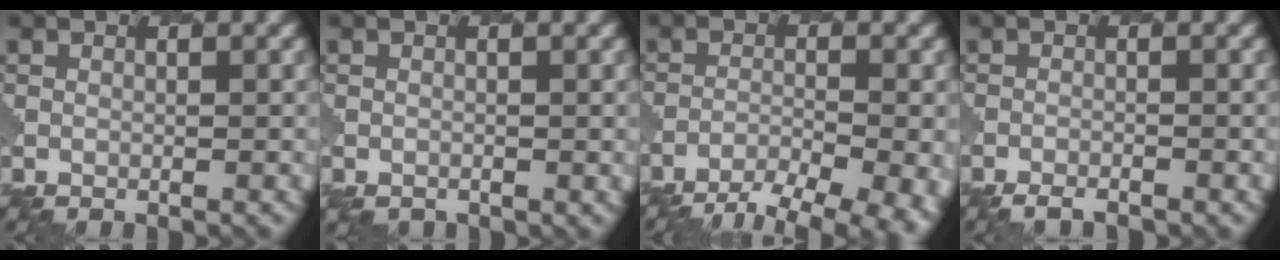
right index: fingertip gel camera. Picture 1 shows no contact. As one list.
[{"total": 1.4, "force": [-0.8, 1.1, 0.4], "torque": [-0.009, -0.008, -0.007]}, {"total": 9.7, "force": [-7.7, 2.6, 5.3], "torque": [-0.088, -0.025, -0.102]}, {"total": 2.6, "force": [-2.5, 0.6, 0.6], "torque": [-0.008, 0.001, -0.036]}]